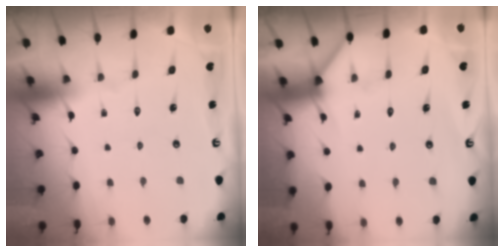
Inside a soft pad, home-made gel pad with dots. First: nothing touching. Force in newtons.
{"total": 5.3, "press": 5.3, "slide": 0.5}